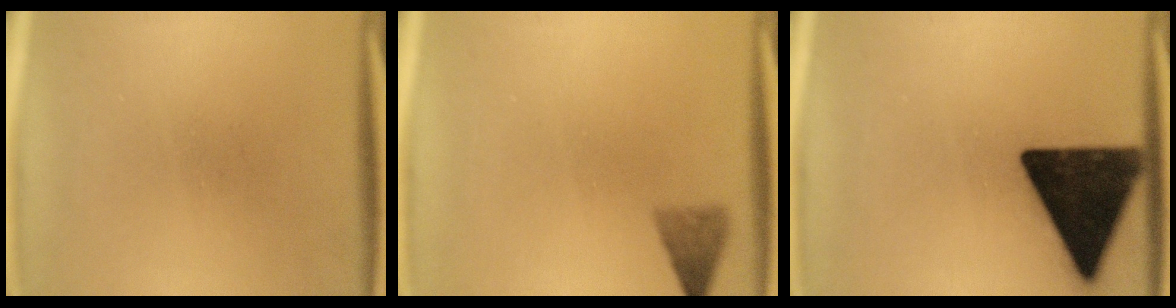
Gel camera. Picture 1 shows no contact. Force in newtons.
{"total": 2.5}
{"total": 18.0}